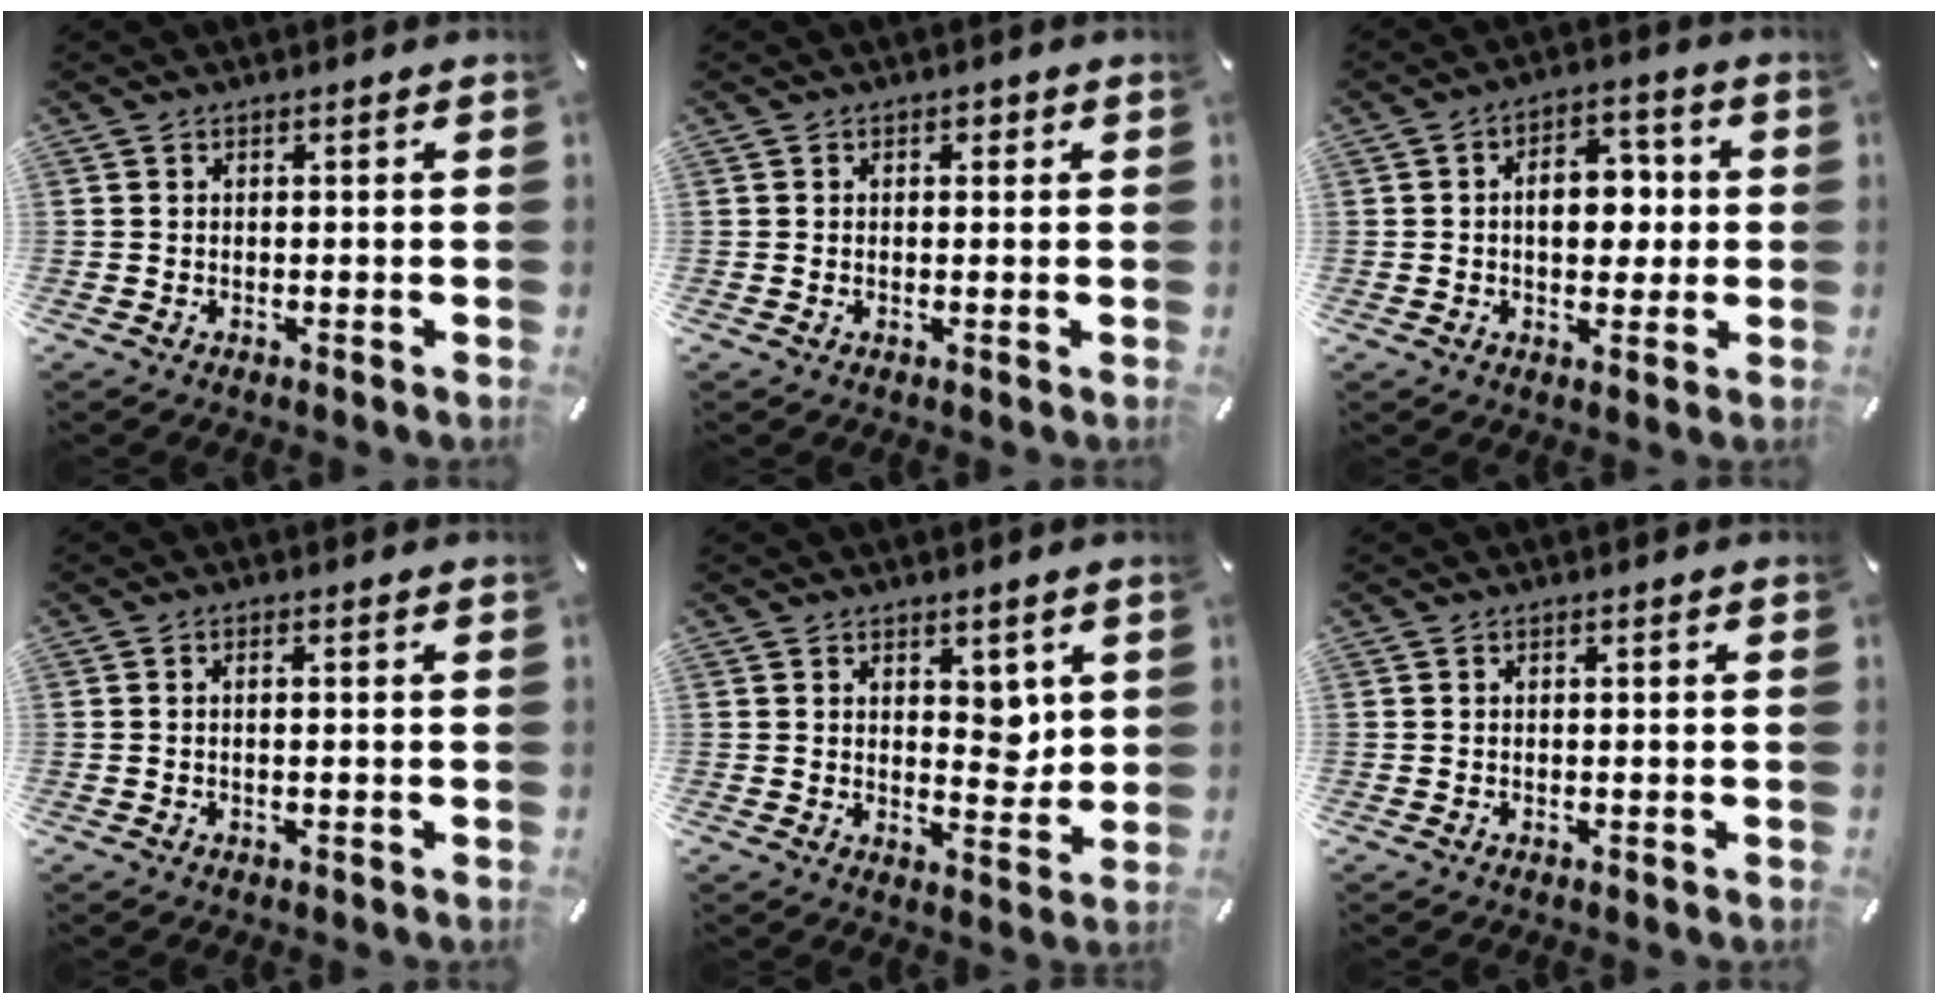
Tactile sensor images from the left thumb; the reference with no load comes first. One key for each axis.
{"total": 1.2, "fx": 0.2, "fy": 1.0, "fz": 0.7, "tx": 0.001, "ty": 0.001, "tz": -0.002}
{"total": 9.8, "fx": 0.5, "fy": 6.6, "fz": 7.3, "tx": -0.082, "ty": -0.003, "tz": 0.003}
{"total": 1.3, "fx": -0.2, "fy": 0.1, "fz": 1.3, "tx": -0.023, "ty": -0.001, "tz": -0.004}
{"total": 5.4, "fx": 2.2, "fy": 3.7, "fz": 3.2, "tx": -0.023, "ty": -0.015, "tz": 0.032}
{"total": 0.0}